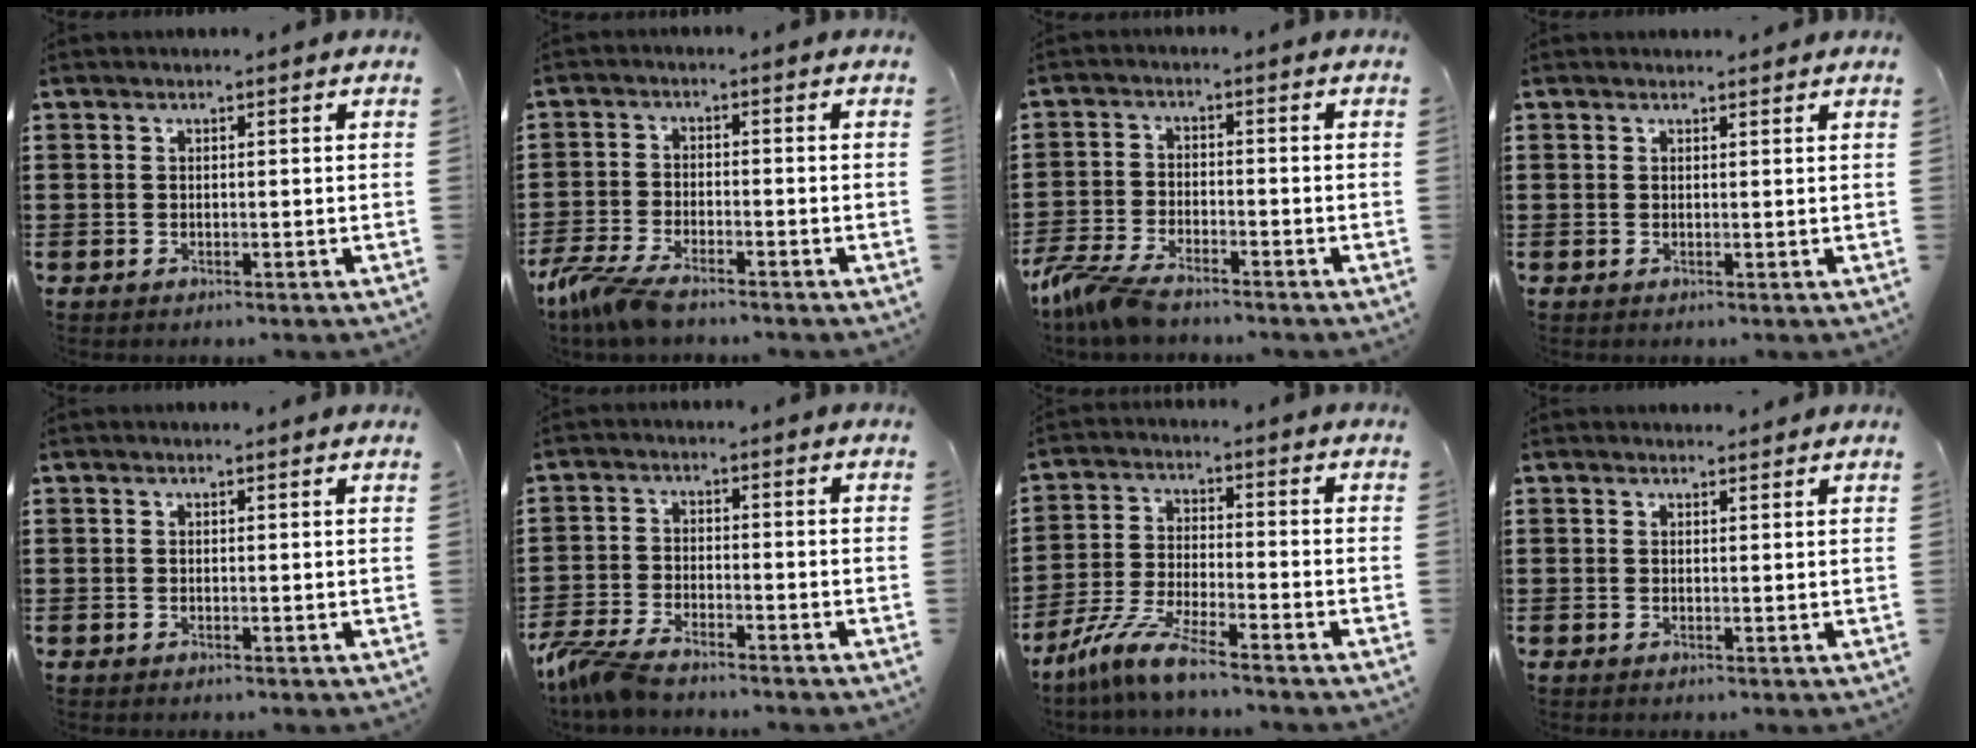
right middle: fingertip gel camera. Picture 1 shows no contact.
{"total": 5.2, "force": [-4.2, 1.0, 2.8], "torque": [-0.088, -0.018, -0.088]}
{"total": 5.4, "force": [-4.6, 0.9, 2.5], "torque": [-0.085, -0.015, -0.097]}
{"total": 0.7, "force": [0.7, 0.2, 0.1], "torque": [0.004, -0.002, 0.011]}
{"total": 0.0}
{"total": 4.8, "force": [-4.2, 0.5, 2.2], "torque": [-0.079, -0.019, -0.091]}
{"total": 7.0, "force": [-6.0, -0.2, 3.6], "torque": [-0.096, -0.020, -0.124]}
{"total": 1.0, "force": [1.0, 0.3, 0.1], "torque": [0.004, -0.001, 0.017]}